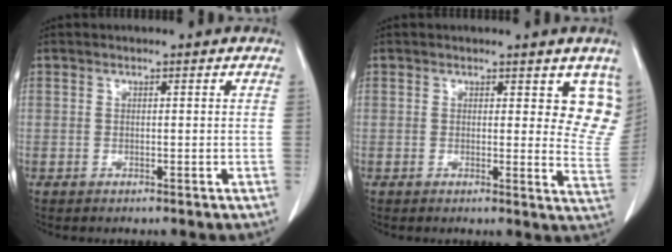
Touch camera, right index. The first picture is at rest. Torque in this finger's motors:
{"motor_torque": [0.29, 0.22, 0.10, 0.01]}